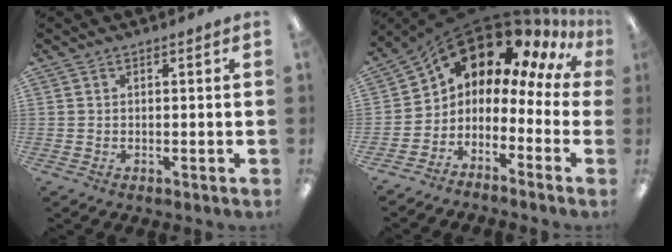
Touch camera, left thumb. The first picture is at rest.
{"total": 11.9, "force": [9.2, 5.5, 5.1], "torque": [-0.092, -0.083, 0.152]}